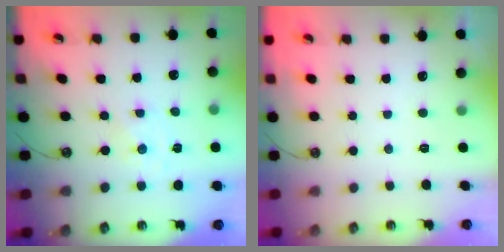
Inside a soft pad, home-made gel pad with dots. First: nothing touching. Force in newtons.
{"total": 0.0}